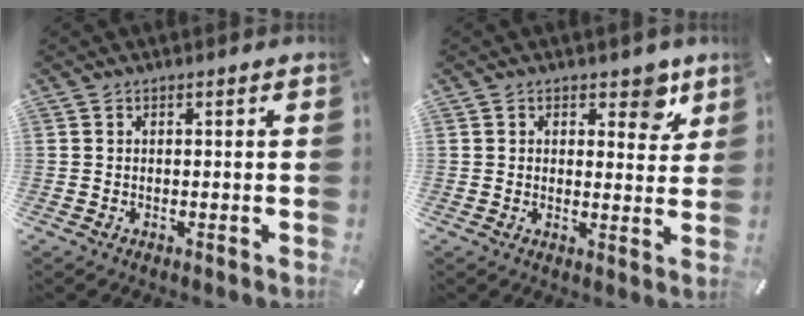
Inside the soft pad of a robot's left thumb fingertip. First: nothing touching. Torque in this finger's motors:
{"motor_torque": [0.23, -0.41, -0.05, 0.06, -0.05]}